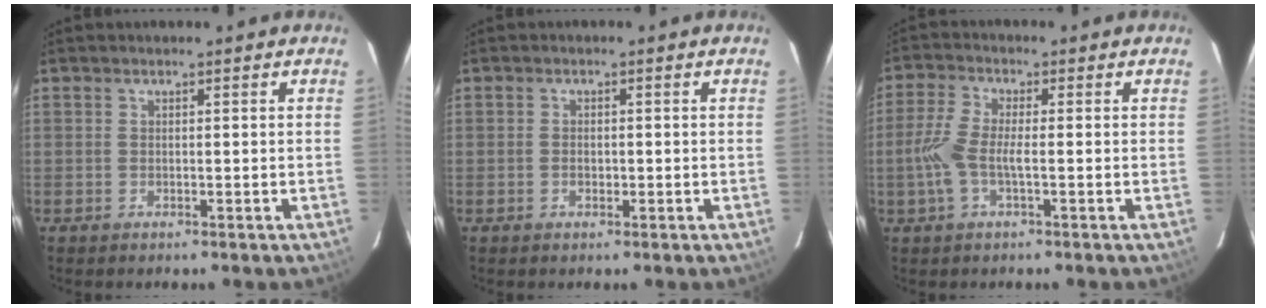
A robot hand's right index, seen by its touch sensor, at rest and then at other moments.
{"total": 1.5, "force": [-0.4, 1.0, 1.0], "torque": [-0.018, 0.004, -0.007]}
{"total": 6.3, "force": [-1.4, 1.6, 6.0], "torque": [-0.137, 0.003, -0.028]}